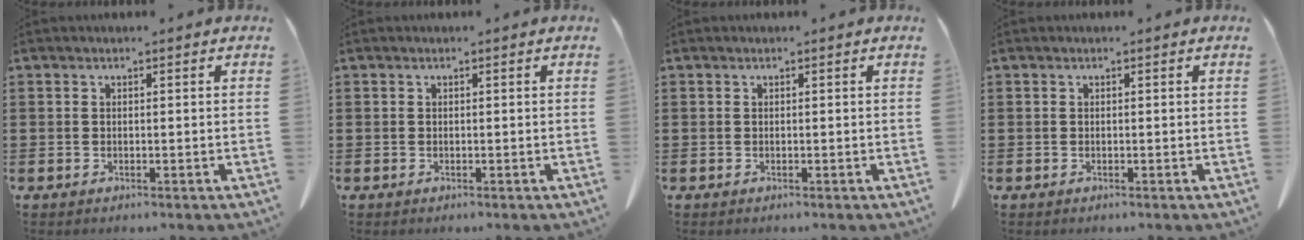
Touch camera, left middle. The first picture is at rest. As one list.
[{"total": 0.0}, {"total": 0.0}, {"total": 0.0}]